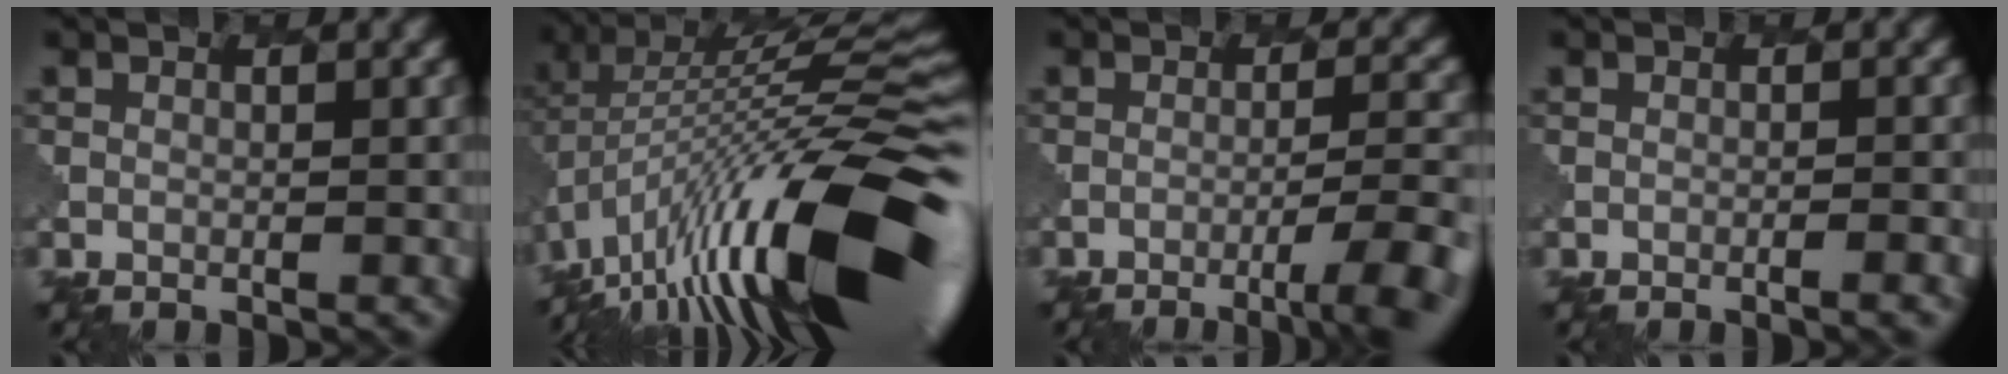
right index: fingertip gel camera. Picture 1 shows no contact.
{"total": 16.0, "force": [-6.0, 5.1, 13.9], "torque": [-0.222, 0.038, -0.130]}
{"total": 5.8, "force": [-3.5, 1.0, 4.5], "torque": [-0.066, 0.003, -0.053]}
{"total": 1.9, "force": [-0.9, 0.6, 1.5], "torque": [-0.007, 0.011, -0.020]}